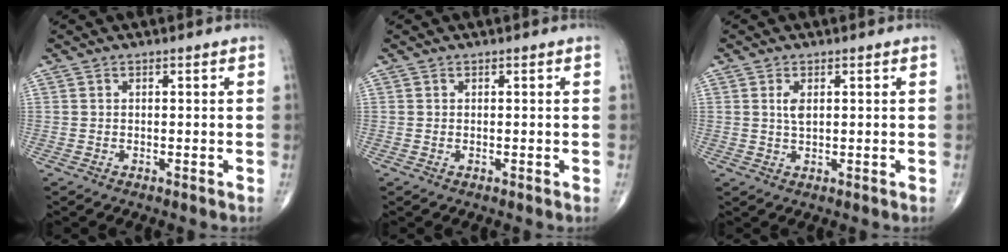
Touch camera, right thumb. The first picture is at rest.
{"total": 0.0}
{"total": 2.4, "force": [0.7, 1.2, 2.0], "torque": [-0.035, -0.003, 0.013]}